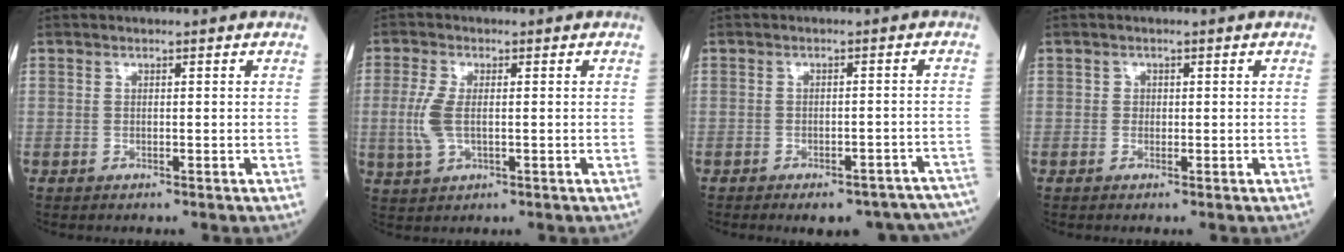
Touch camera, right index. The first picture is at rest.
{"total": 4.8, "force": [-0.2, 2.1, 4.3], "torque": [-0.116, -0.004, -0.004]}
{"total": 14.2, "force": [-12.2, 4.9, 5.3], "torque": [-0.036, 0.023, -0.132]}
{"total": 0.7, "force": [0.1, 0.7, 0.2], "torque": [0.001, 0.001, 0.000]}